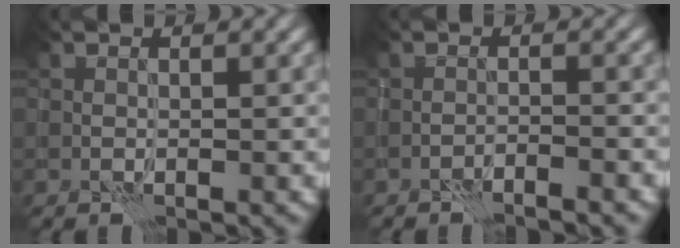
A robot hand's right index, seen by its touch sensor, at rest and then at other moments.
{"total": 1.6, "force": [-1.5, 0.0, 0.6], "torque": [-0.005, 0.004, -0.030]}